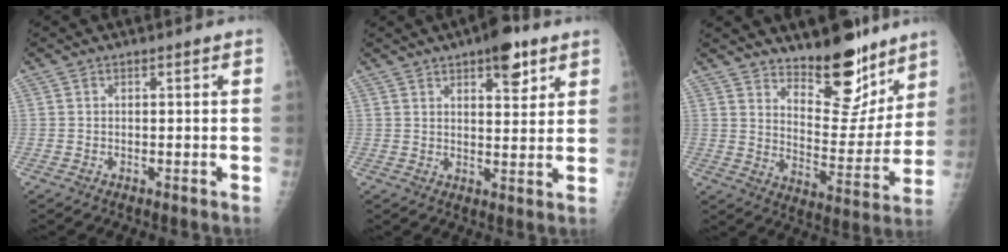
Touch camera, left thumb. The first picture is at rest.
{"total": 7.9, "force": [4.7, 3.1, 5.5], "torque": [-0.057, -0.021, 0.063]}
{"total": 15.0, "force": [11.5, 5.8, 7.7], "torque": [-0.059, -0.098, 0.183]}